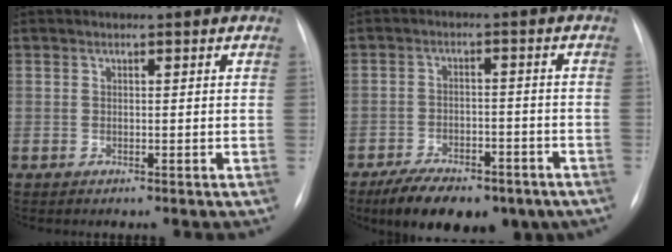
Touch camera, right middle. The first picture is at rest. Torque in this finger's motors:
{"motor_torque": [1.09, -1.05, 0.51, 0.11]}